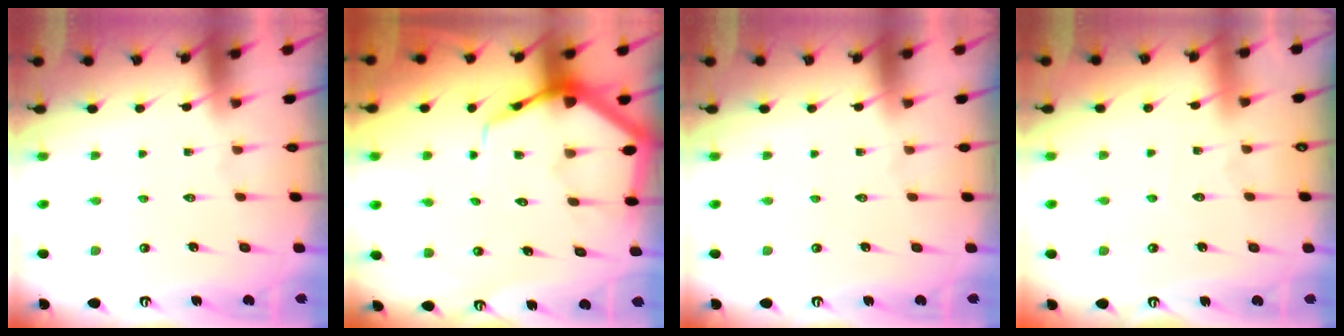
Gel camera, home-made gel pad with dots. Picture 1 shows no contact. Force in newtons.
{"total": 8.6, "press": 8.6, "slide": 1.0}
{"total": 0.0}
{"total": 3.2, "press": 3.2, "slide": 0.4}